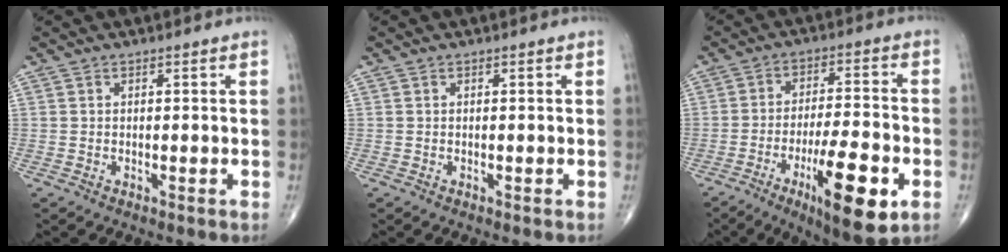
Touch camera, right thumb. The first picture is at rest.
{"total": 0.0}
{"total": 16.0, "force": [-6.4, 4.1, 14.0], "torque": [-0.221, 0.013, -0.093]}